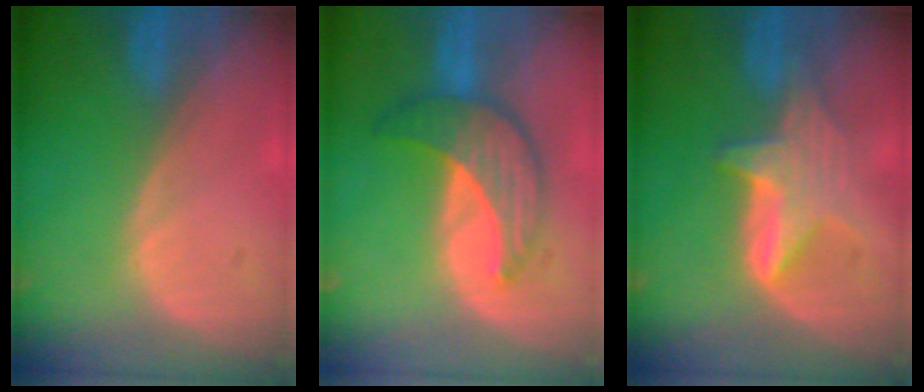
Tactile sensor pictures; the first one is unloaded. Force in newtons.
{"total": 7.1, "press": 7.1, "slide": 0.1}
{"total": 6.0, "press": 5.9, "slide": 1.1}